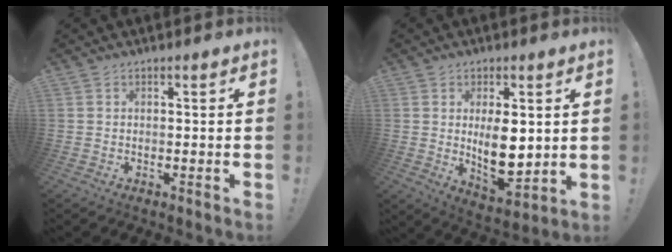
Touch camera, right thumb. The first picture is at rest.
{"total": 13.2, "force": [1.0, 6.4, 11.5], "torque": [-0.190, -0.017, 0.017]}